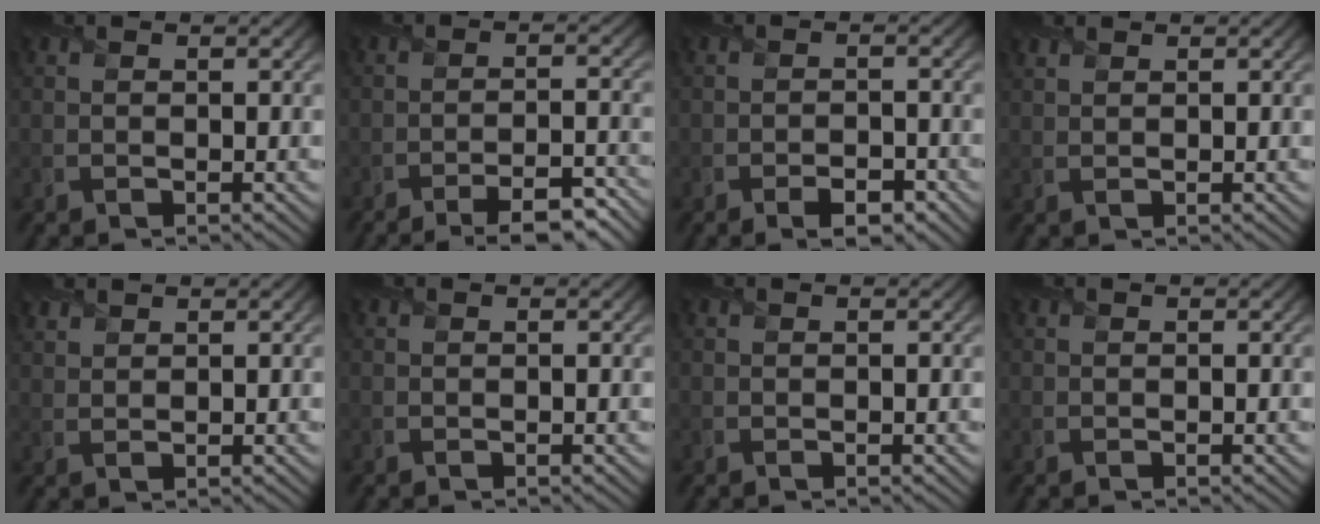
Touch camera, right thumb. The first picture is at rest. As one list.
[{"total": 7.8, "force": [-5.9, 1.7, 4.9], "torque": [-0.075, 0.007, -0.086]}, {"total": 3.3, "force": [-2.0, 1.3, 2.3], "torque": [-0.035, -0.001, -0.032]}, {"total": 1.2, "force": [1.1, 0.2, 0.4], "torque": [-0.016, 0.004, 0.028]}, {"total": 1.9, "force": [1.7, 0.6, 0.7], "torque": [-0.019, 0.005, 0.041]}, {"total": 0.0}, {"total": 0.0}, {"total": 0.0}]